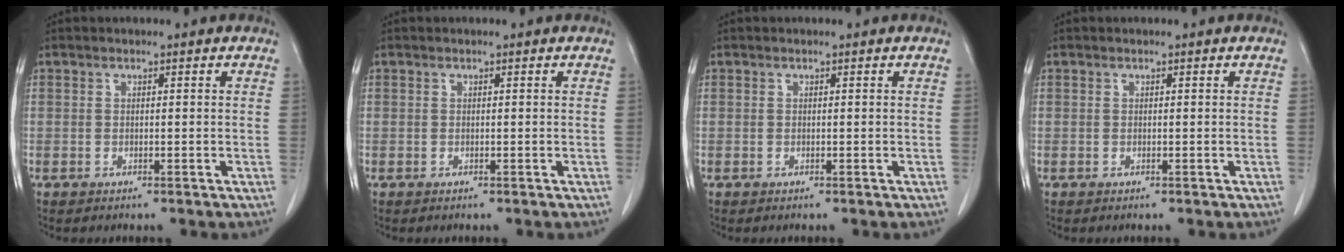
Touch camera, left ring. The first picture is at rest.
{"total": 0.0}
{"total": 0.0}
{"total": 0.0}